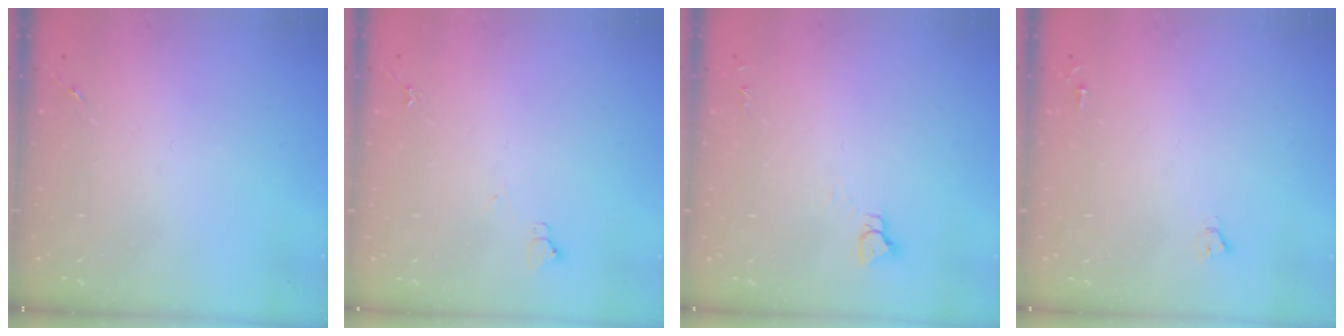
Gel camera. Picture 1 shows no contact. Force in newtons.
{"total": 3.8, "press": 3.8, "slide": 0.5}
{"total": 3.0, "press": 3.0, "slide": 0.2}
{"total": 1.6, "press": 1.6, "slide": 0.2}